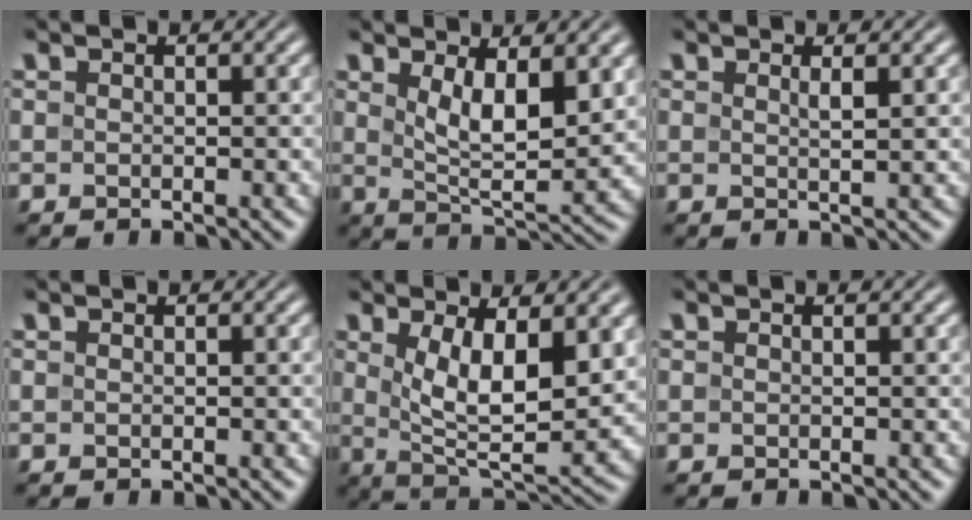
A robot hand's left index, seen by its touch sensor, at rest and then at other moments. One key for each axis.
{"total": 6.3, "fx": 2.0, "fy": 2.4, "fz": 5.5, "tx": -0.103, "ty": -0.013, "tz": 0.042}
{"total": 1.1, "fx": 0.5, "fy": 0.2, "fz": 1.0, "tx": -0.013, "ty": -0.001, "tz": 0.006}
{"total": 0.0}
{"total": 8.3, "fx": 1.9, "fy": 3.2, "fz": 7.4, "tx": -0.137, "ty": -0.012, "tz": 0.036}
{"total": 0.0}